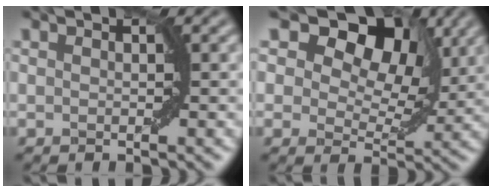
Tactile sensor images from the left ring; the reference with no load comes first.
{"total": 11.0, "force": [6.4, 6.3, 6.5], "torque": [-0.095, 0.017, 0.080]}